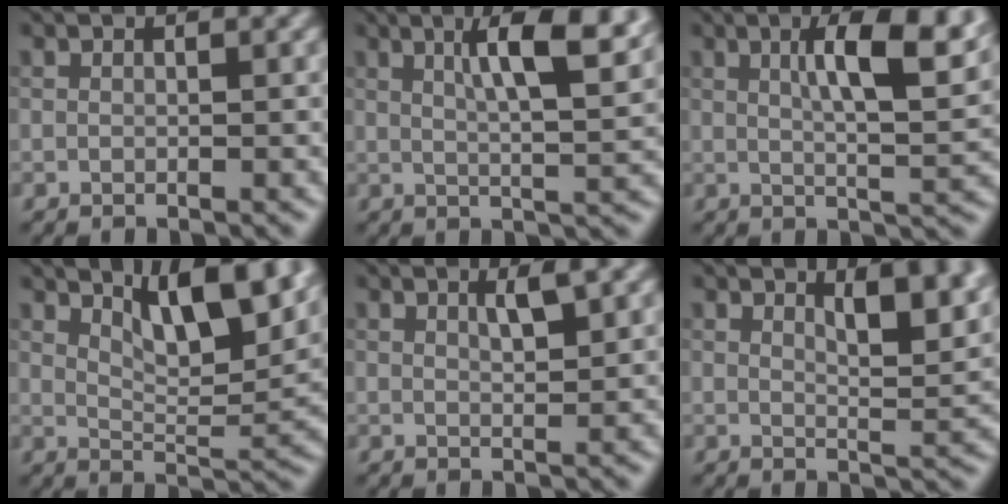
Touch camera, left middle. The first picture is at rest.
{"total": 7.7, "force": [3.3, 1.8, 6.7], "torque": [-0.088, 0.008, 0.052]}
{"total": 8.1, "force": [2.9, 2.0, 7.3], "torque": [-0.103, 0.006, 0.045]}
{"total": 7.6, "force": [4.4, 2.1, 5.9], "torque": [-0.094, -0.002, 0.077]}
{"total": 2.0, "force": [1.1, 0.4, 1.7], "torque": [-0.028, 0.001, 0.017]}
{"total": 5.2, "force": [2.8, 1.7, 4.0], "torque": [-0.051, -0.002, 0.040]}